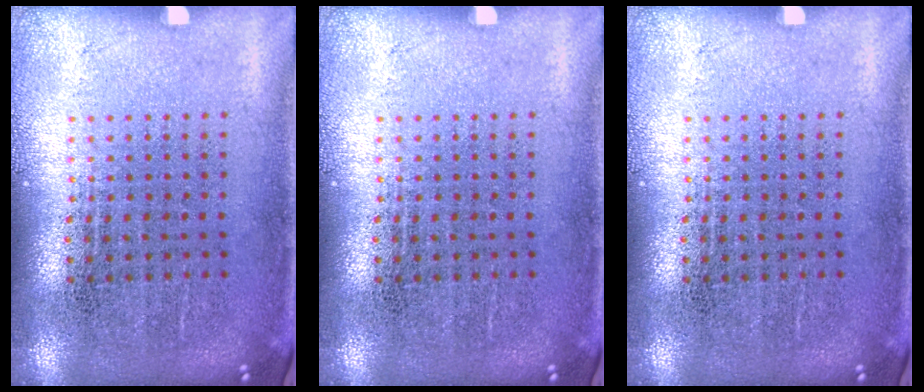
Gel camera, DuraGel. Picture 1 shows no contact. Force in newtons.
{"total": 0.0}
{"total": 0.0}